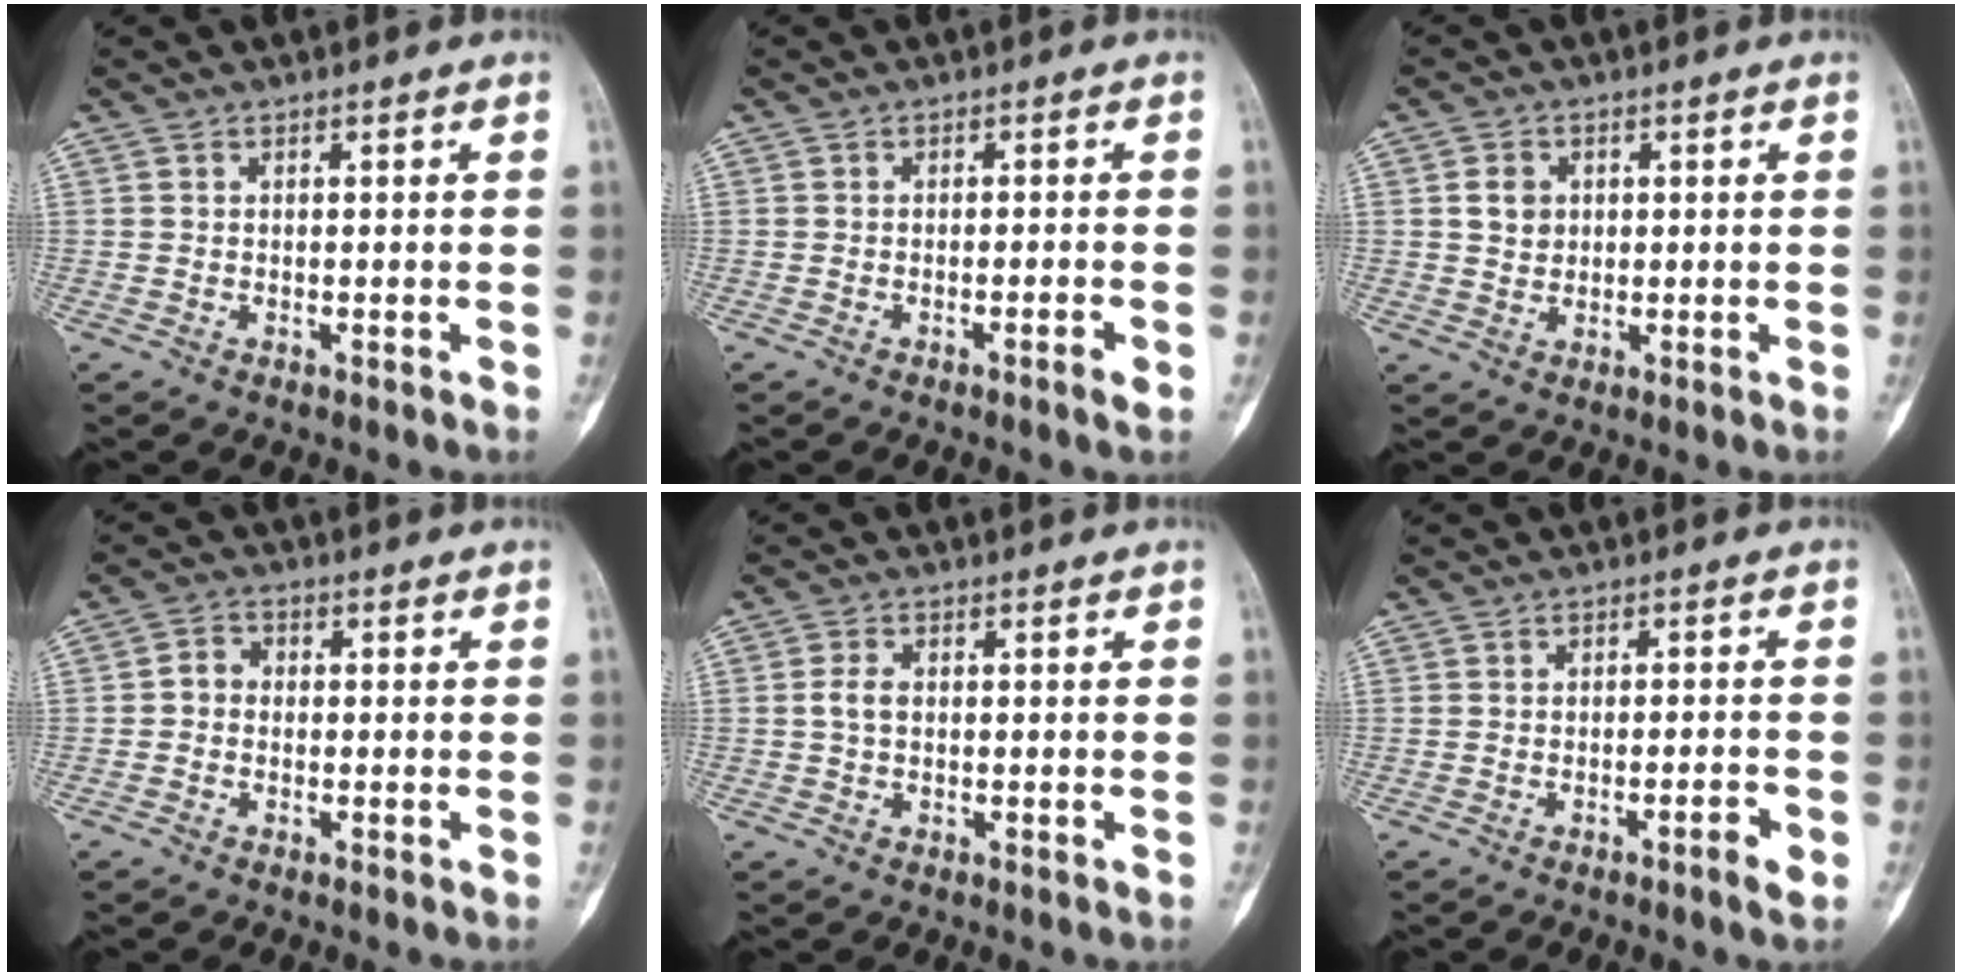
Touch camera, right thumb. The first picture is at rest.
{"total": 2.1, "force": [-1.0, 0.2, 1.8], "torque": [-0.033, 0.001, -0.017]}
{"total": 4.2, "force": [1.0, 3.5, 2.0], "torque": [-0.016, -0.002, 0.018]}
{"total": 2.7, "force": [-0.5, 2.3, 1.4], "torque": [-0.011, 0.010, -0.019]}
{"total": 2.5, "force": [0.0, 1.5, 1.9], "torque": [-0.041, 0.005, -0.002]}
{"total": 2.8, "force": [-1.4, 0.3, 2.4], "torque": [-0.042, 0.006, -0.023]}